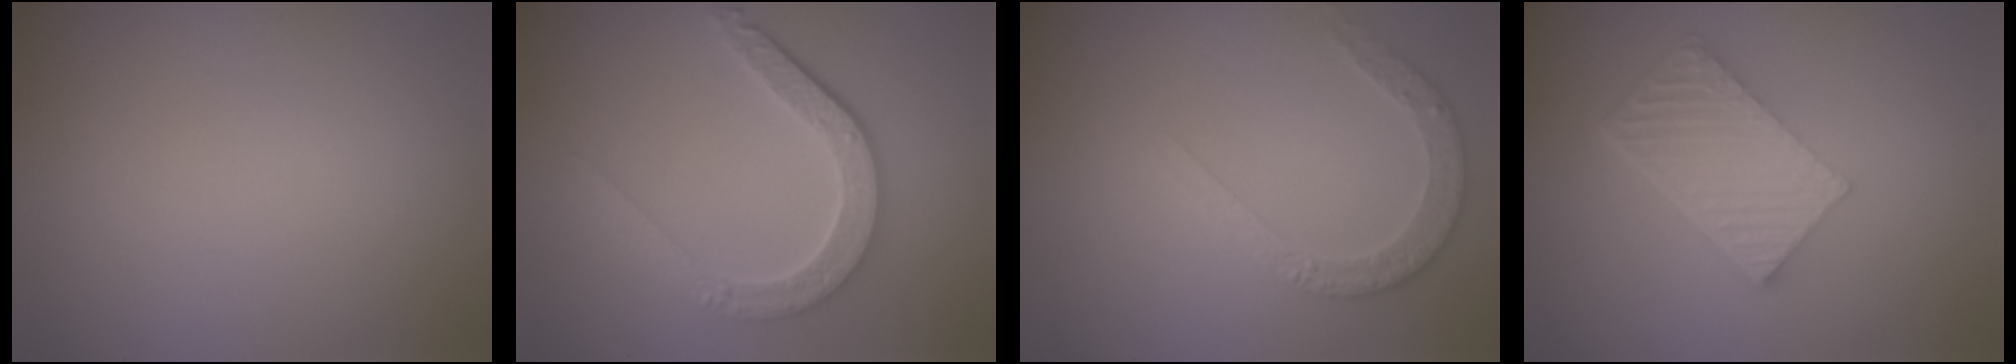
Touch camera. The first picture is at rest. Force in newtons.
{"total": 4.7, "press": 3.6, "slide": 3.0}
{"total": 2.6, "press": 2.5, "slide": 0.8}
{"total": 6.0, "press": 4.1, "slide": 4.4}